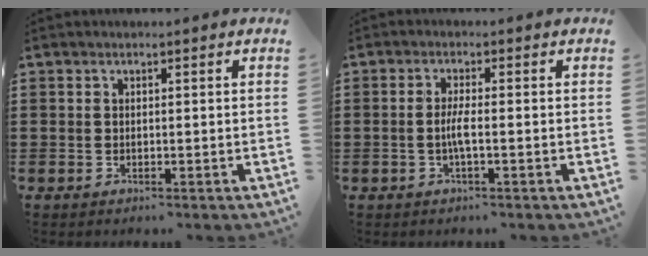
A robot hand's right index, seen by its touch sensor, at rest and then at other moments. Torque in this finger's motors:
{"motor_torque": [2.14, 0.00, 0.28, 0.08]}